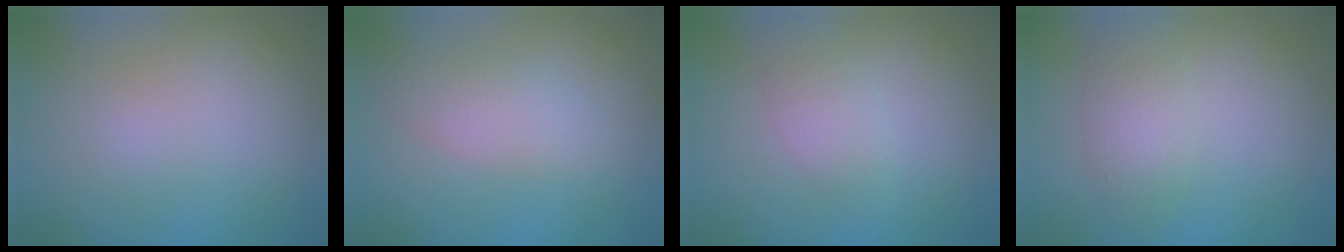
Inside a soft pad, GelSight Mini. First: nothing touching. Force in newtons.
{"total": 3.0, "press": 3.0, "slide": 0.2}
{"total": 2.0, "press": 2.0, "slide": 0.1}
{"total": 2.5, "press": 2.5, "slide": 0.1}